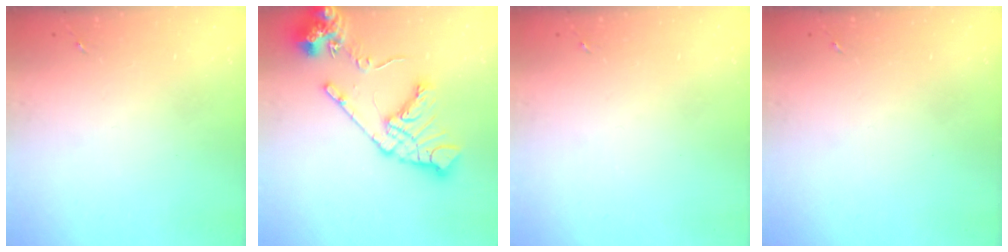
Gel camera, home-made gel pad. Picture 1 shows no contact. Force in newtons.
{"total": 18.2, "press": 18.0, "slide": 2.5}
{"total": 0.0}
{"total": 0.0}